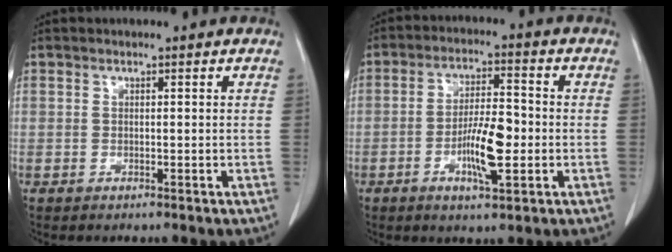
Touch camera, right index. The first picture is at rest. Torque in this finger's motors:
{"motor_torque": [-0.09, 0.10, 0.06, 0.04]}